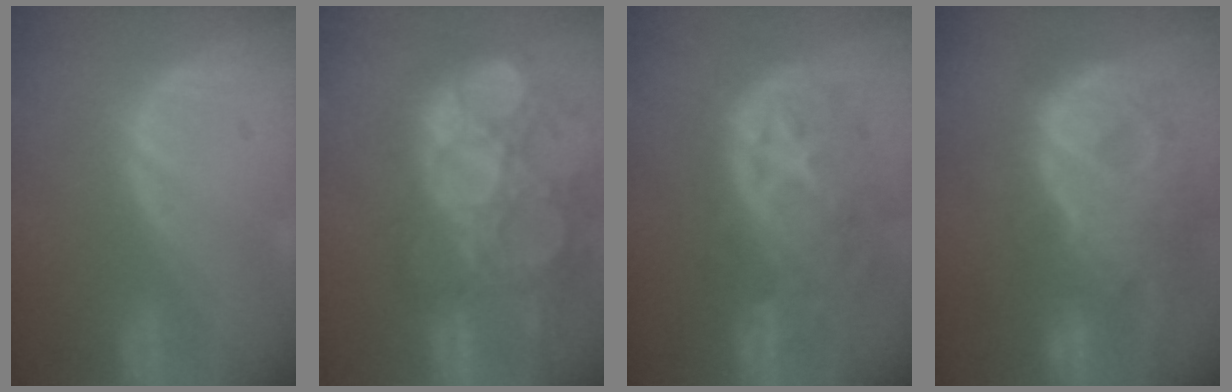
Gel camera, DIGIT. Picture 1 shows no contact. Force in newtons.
{"total": 15.0, "press": 12.6, "slide": 8.2}
{"total": 11.2, "press": 9.8, "slide": 5.3}
{"total": 12.8, "press": 10.8, "slide": 6.8}